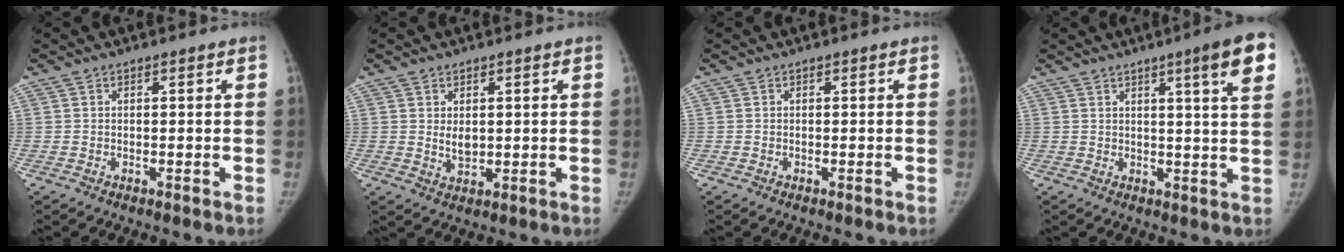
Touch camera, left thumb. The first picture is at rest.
{"total": 3.0, "force": [0.7, 1.8, 2.2], "torque": [-0.026, -0.011, 0.018]}
{"total": 0.0}
{"total": 9.2, "force": [4.5, 0.5, 8.0], "torque": [-0.099, -0.019, 0.056]}